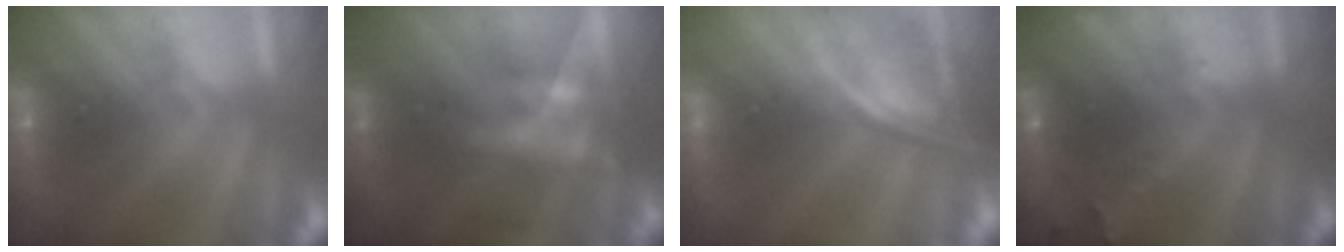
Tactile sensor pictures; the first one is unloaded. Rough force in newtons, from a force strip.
{"total": 4.5}
{"total": 2.6}
{"total": 8.8}